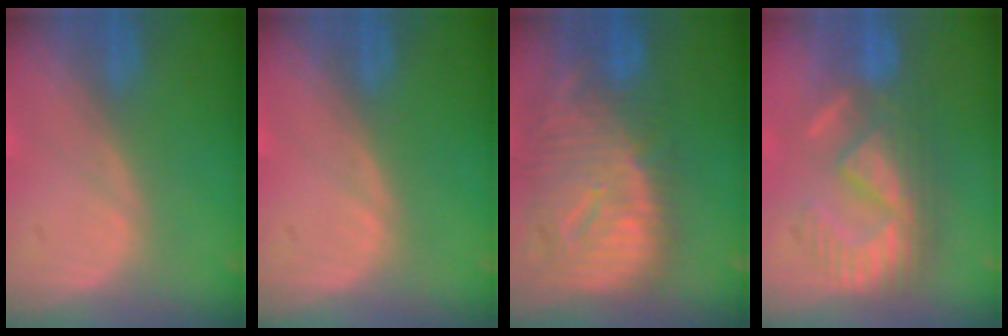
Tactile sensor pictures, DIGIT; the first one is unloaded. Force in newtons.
{"total": 0.0}
{"total": 12.5, "press": 10.9, "slide": 6.2}
{"total": 8.7, "press": 8.5, "slide": 1.7}